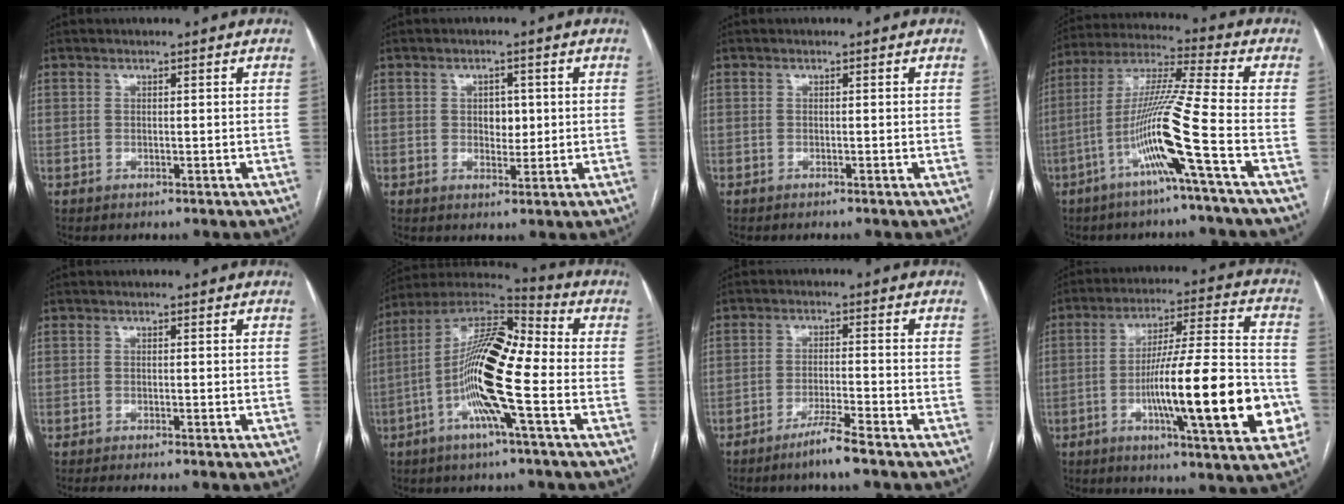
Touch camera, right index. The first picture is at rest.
{"total": 2.9, "force": [0.3, 1.9, 2.1], "torque": [-0.025, 0.002, 0.007]}
{"total": 0.6, "force": [-0.5, -0.2, 0.2], "torque": [0.000, 0.003, -0.011]}
{"total": 13.5, "force": [-5.3, -2.2, 12.2], "torque": [-0.239, -0.004, -0.107]}
{"total": 2.4, "force": [-2.0, -0.5, 1.2], "torque": [-0.014, 0.001, -0.030]}
{"total": 15.9, "force": [-3.5, 1.9, 15.4], "torque": [-0.293, 0.011, -0.073]}
{"total": 4.8, "force": [-3.7, -0.8, 3.0], "torque": [-0.055, -0.011, -0.074]}
{"total": 20.9, "force": [-5.7, 2.2, 20.0], "torque": [-0.277, 0.005, -0.081]}